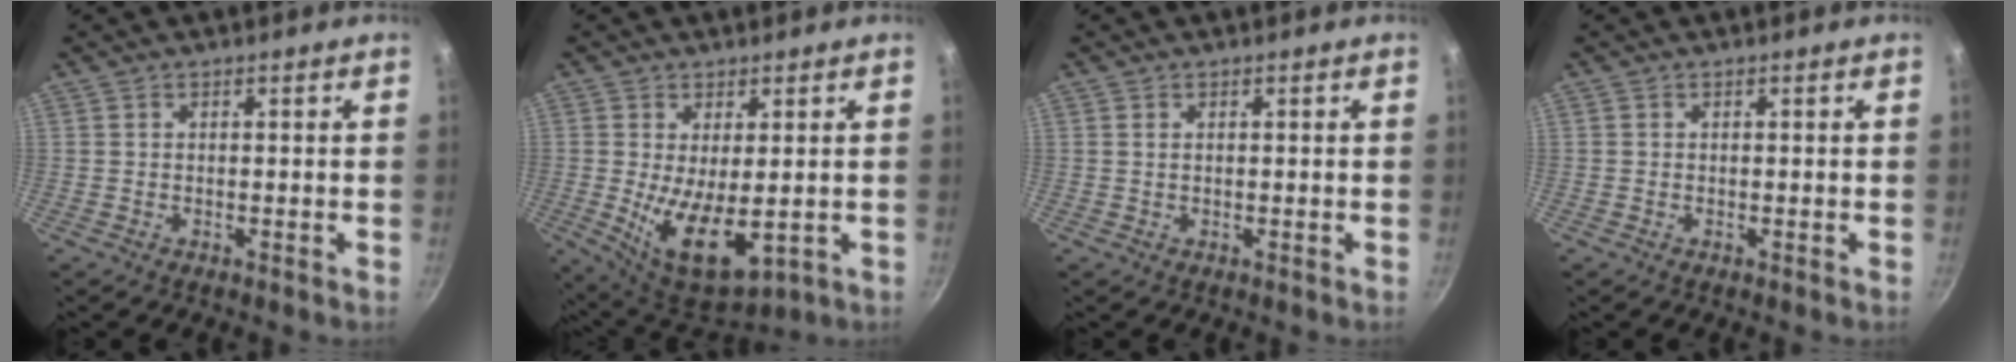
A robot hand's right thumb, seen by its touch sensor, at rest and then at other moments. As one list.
[{"total": 12.1, "force": [-0.9, 5.7, 10.6], "torque": [-0.163, -0.021, 0.002]}, {"total": 0.7, "force": [0.2, 0.4, 0.5], "torque": [-0.009, 0.001, 0.005]}, {"total": 0.0}]